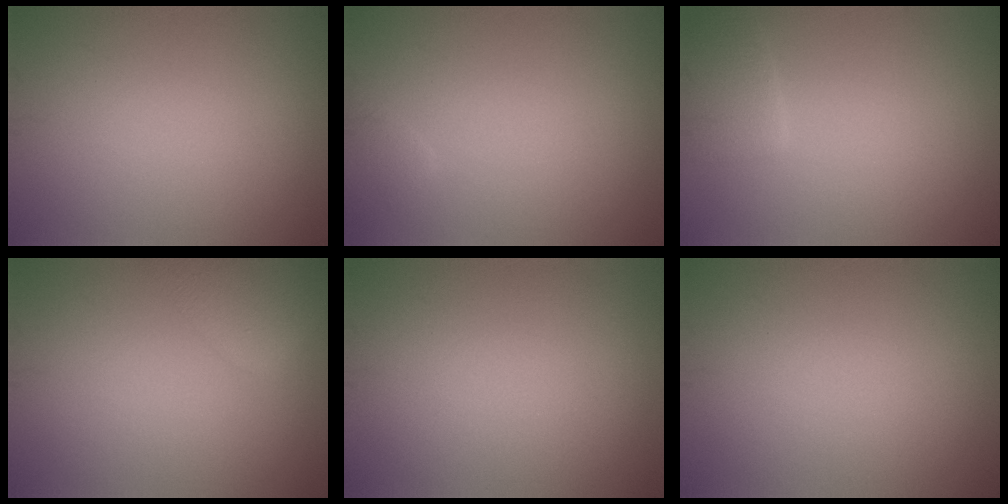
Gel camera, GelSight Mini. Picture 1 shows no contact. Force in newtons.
{"total": 1.0, "press": 1.0, "slide": 0.0}
{"total": 2.2, "press": 2.1, "slide": 0.2}
{"total": 3.5, "press": 3.5, "slide": 0.2}
{"total": 0.0}
{"total": 0.0}